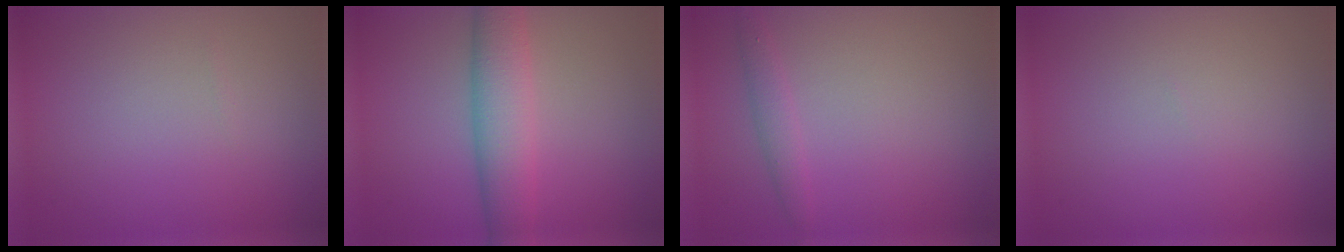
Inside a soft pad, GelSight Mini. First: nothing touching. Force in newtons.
{"total": 5.3, "press": 5.3, "slide": 0.2}
{"total": 1.5, "press": 1.5, "slide": 0.0}
{"total": 0.0}